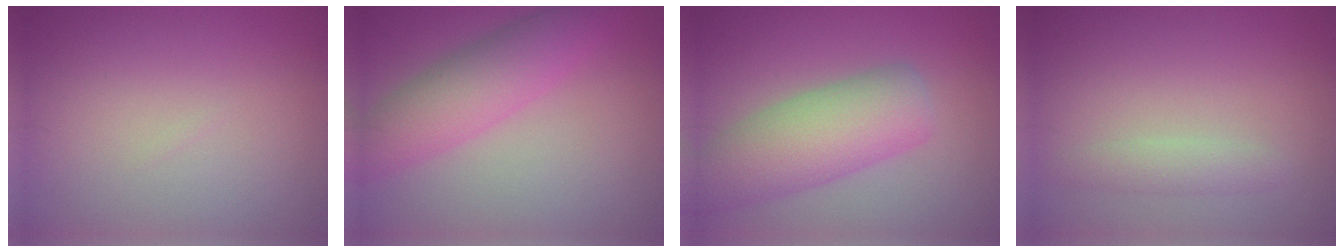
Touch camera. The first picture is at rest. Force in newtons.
{"total": 5.3, "press": 5.3, "slide": 0.1}
{"total": 6.8, "press": 6.8, "slide": 0.5}
{"total": 1.6, "press": 1.6, "slide": 0.0}